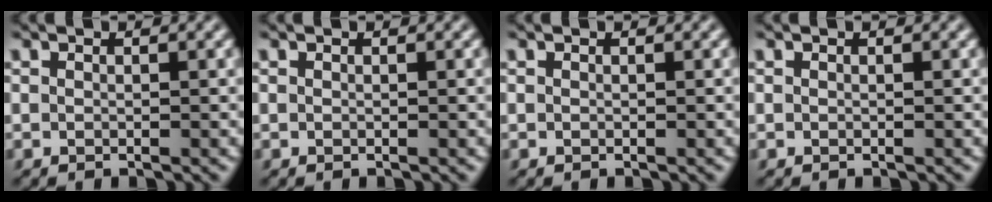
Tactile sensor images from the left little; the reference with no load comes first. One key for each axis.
{"total": 0.0}
{"total": 0.0}
{"total": 0.0}